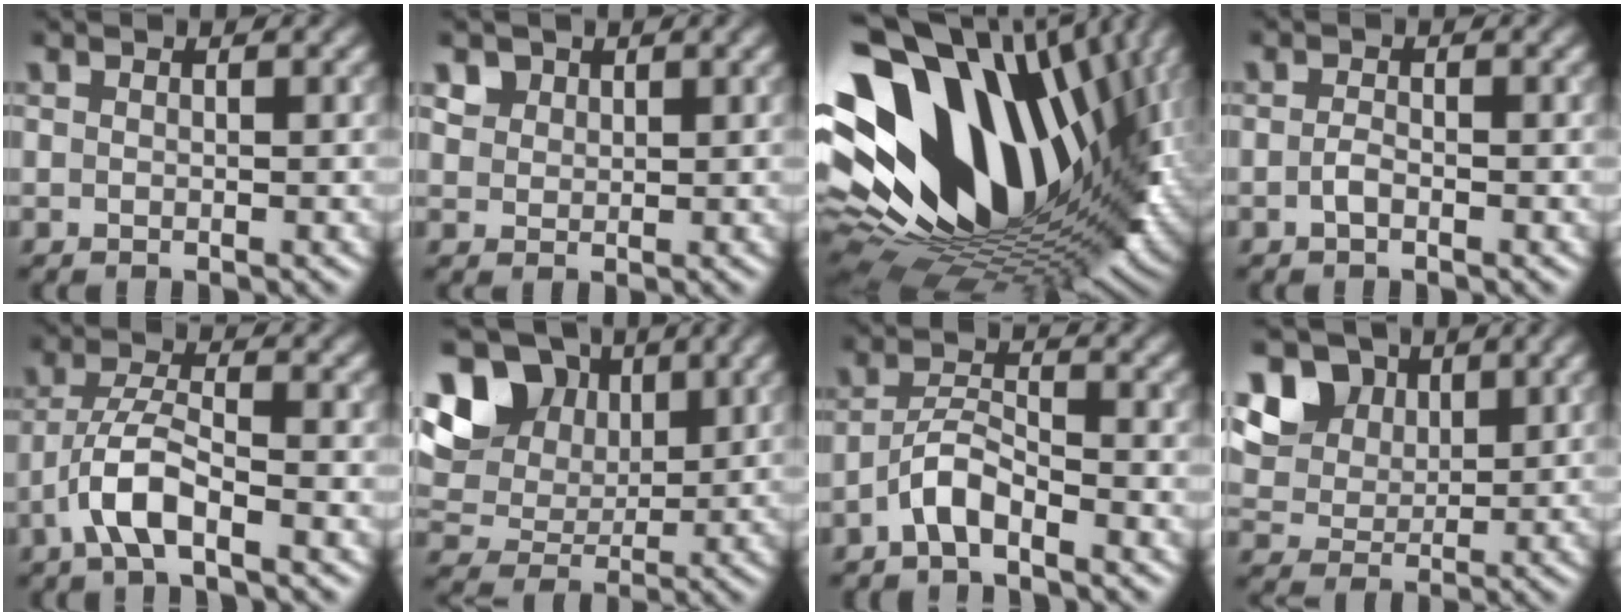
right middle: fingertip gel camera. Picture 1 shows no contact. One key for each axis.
{"total": 2.2, "fx": 1.4, "fy": 1.6, "fz": 0.6, "tx": -0.021, "ty": -0.006, "tz": 0.036}
{"total": 20.6, "fx": 3.5, "fy": 13.1, "fz": 15.5, "tx": -0.268, "ty": -0.028, "tz": 0.088}
{"total": 1.0, "fx": -0.5, "fy": 0.4, "fz": 0.8, "tx": -0.019, "ty": 0.001, "tz": -0.011}
{"total": 4.5, "fx": -2.5, "fy": 1.3, "fz": 3.6, "tx": -0.072, "ty": 0.006, "tz": -0.054}
{"total": 13.0, "fx": 5.6, "fy": 9.5, "fz": 6.7, "tx": -0.146, "ty": 0.029, "tz": 0.109}
{"total": 3.0, "fx": -2.1, "fy": 0.9, "fz": 2.0, "tx": -0.040, "ty": 0.010, "tz": -0.047}
{"total": 8.8, "fx": 4.3, "fy": 6.6, "fz": 3.9, "tx": -0.096, "ty": 0.011, "tz": 0.076}